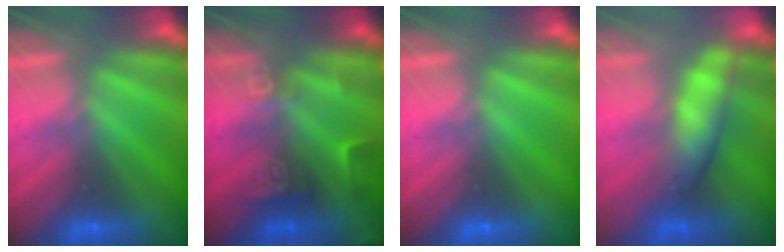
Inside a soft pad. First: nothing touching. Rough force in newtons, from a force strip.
{"total": 2.5}
{"total": 0.0}
{"total": 3.7}